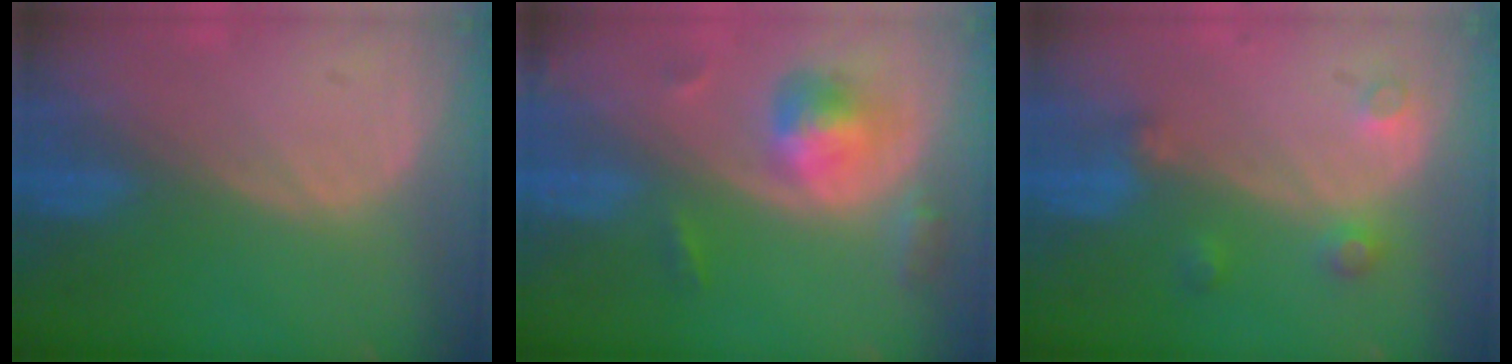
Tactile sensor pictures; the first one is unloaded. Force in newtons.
{"total": 5.5, "press": 5.3, "slide": 1.7}
{"total": 3.5, "press": 3.1, "slide": 1.5}